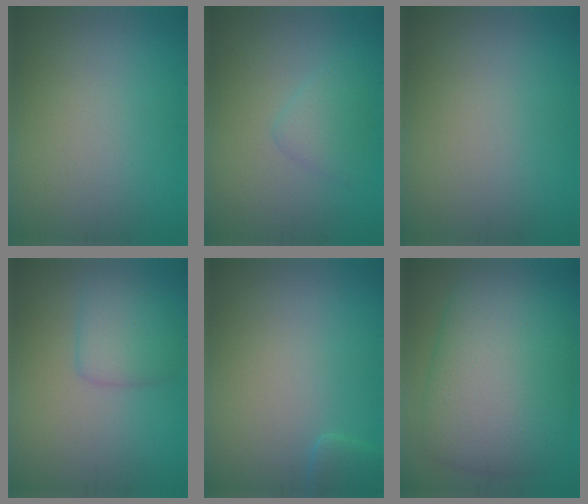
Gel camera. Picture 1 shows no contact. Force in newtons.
{"total": 1.8, "press": 1.8, "slide": 0.1}
{"total": 0.0}
{"total": 2.8, "press": 2.8, "slide": 0.2}
{"total": 1.3, "press": 1.3, "slide": 0.1}
{"total": 9.6, "press": 9.6, "slide": 0.6}